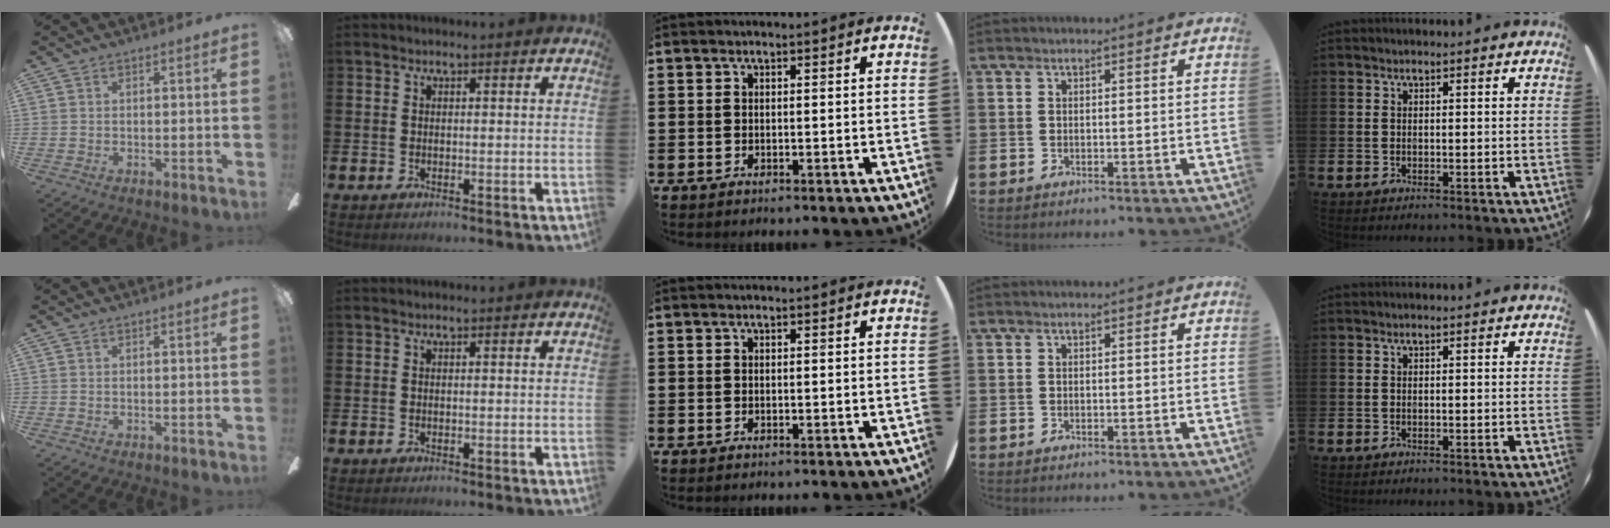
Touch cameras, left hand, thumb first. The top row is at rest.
{}